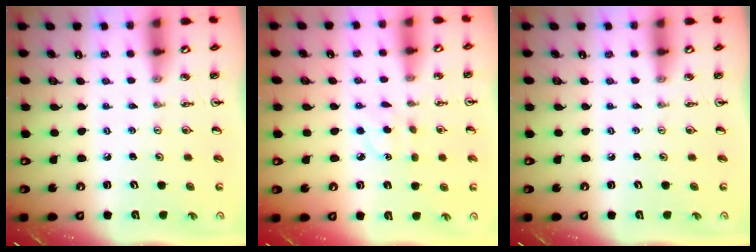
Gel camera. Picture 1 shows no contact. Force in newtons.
{"total": 3.5, "press": 3.4, "slide": 0.6}
{"total": 0.0}